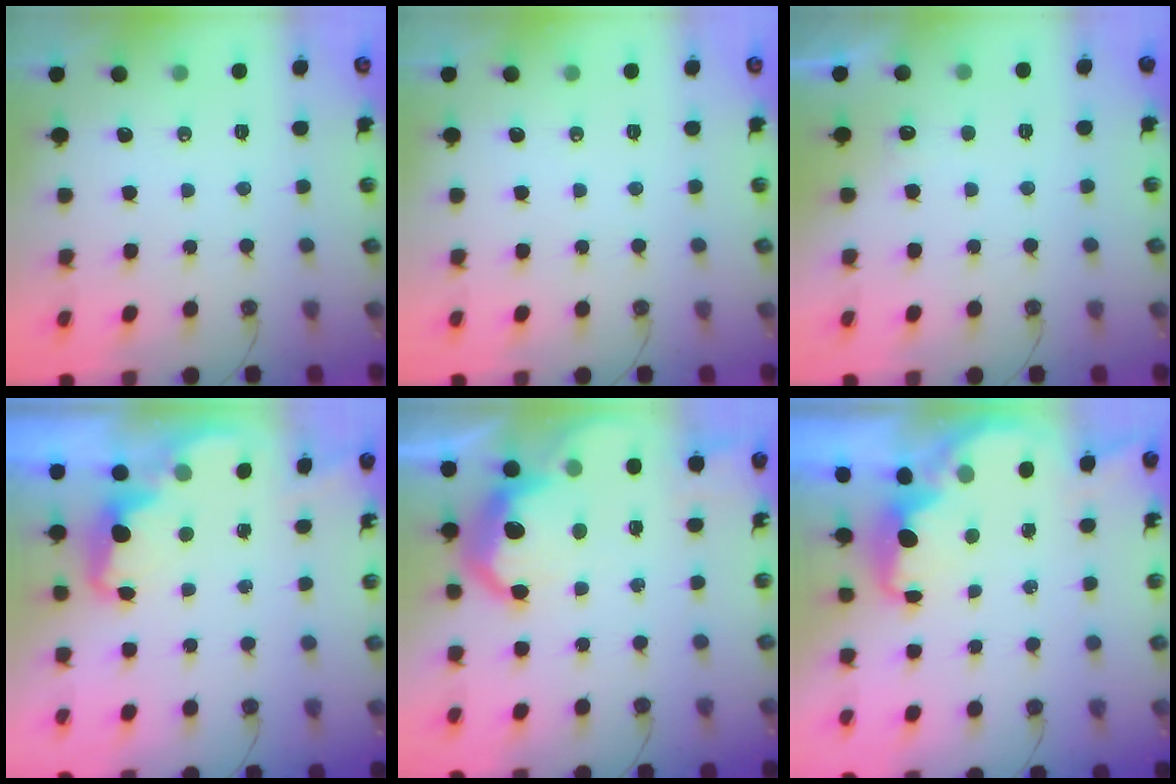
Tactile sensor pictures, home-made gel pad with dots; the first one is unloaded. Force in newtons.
{"total": 0.0}
{"total": 2.6, "press": 2.4, "slide": 1.0}
{"total": 2.4, "press": 2.3, "slide": 0.6}
{"total": 10.7, "press": 10.6, "slide": 0.7}
{"total": 2.4, "press": 2.3, "slide": 0.7}